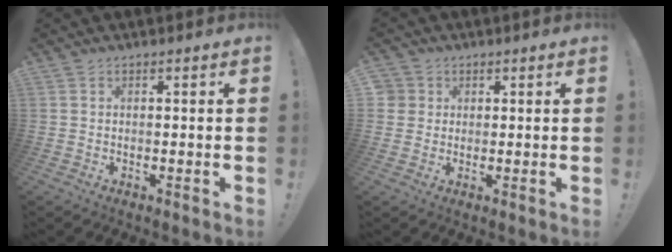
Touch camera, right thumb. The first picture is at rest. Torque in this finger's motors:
{"motor_torque": [-0.02, 0.18, -0.33, 0.04, 0.00]}